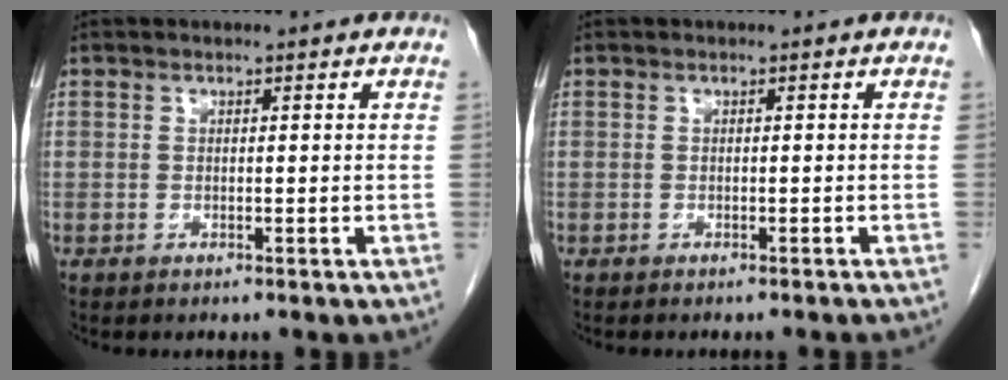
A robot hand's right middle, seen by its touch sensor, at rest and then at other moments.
{"total": 2.4, "force": [-2.1, -0.3, 1.0], "torque": [-0.015, 0.002, -0.025]}